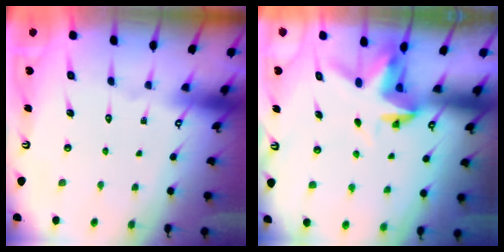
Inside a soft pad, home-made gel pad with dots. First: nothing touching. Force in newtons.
{"total": 4.3, "press": 4.3, "slide": 0.2}